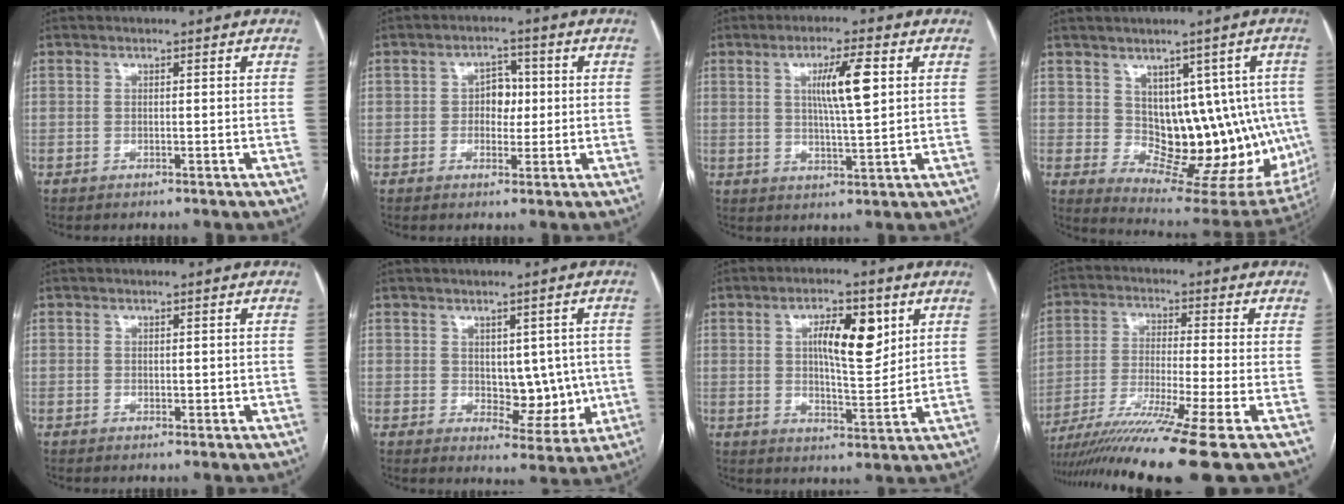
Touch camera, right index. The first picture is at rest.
{"total": 4.0, "force": [0.1, 2.7, 2.9], "torque": [-0.038, 0.012, 0.002]}
{"total": 7.5, "force": [2.1, 0.6, 7.2], "torque": [-0.128, 0.002, 0.036]}
{"total": 13.7, "force": [1.1, 8.7, 10.5], "torque": [-0.106, 0.015, 0.039]}
{"total": 1.1, "force": [0.2, 0.8, 0.8], "torque": [-0.008, -0.001, 0.004]}
{"total": 7.2, "force": [0.2, 4.2, 5.8], "torque": [-0.063, 0.002, 0.019]}
{"total": 9.3, "force": [3.3, 2.9, 8.2], "torque": [-0.135, 0.007, 0.057]}
{"total": 14.9, "force": [-11.0, -2.8, 9.7], "torque": [-0.170, -0.038, -0.188]}